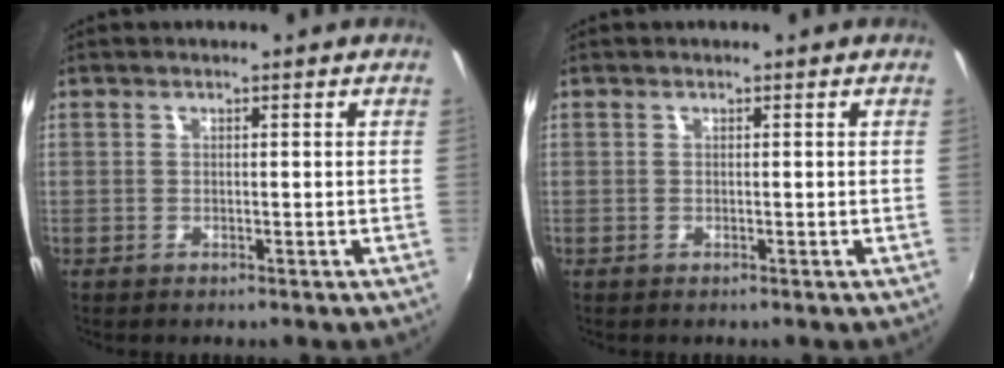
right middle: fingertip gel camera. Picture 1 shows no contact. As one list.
[{"total": 0.0}]